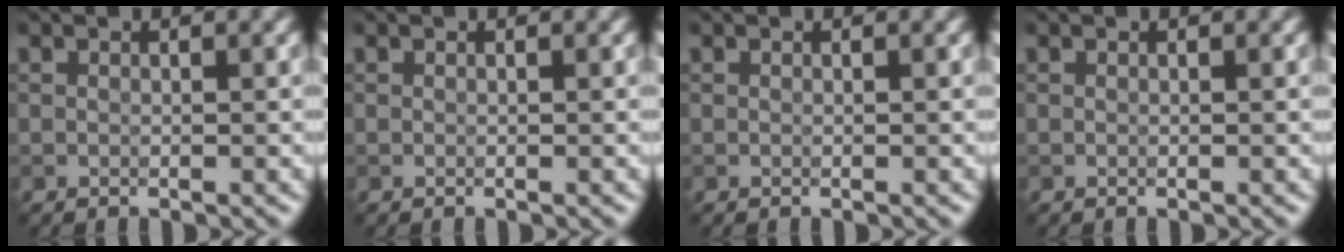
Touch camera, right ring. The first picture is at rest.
{"total": 0.0}
{"total": 0.0}
{"total": 0.0}